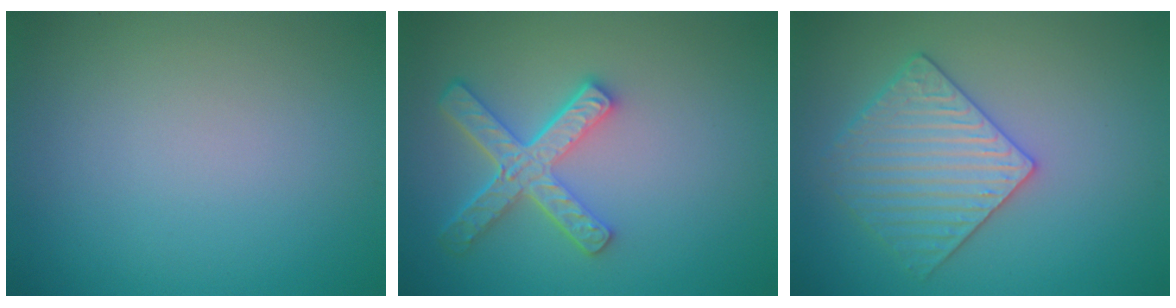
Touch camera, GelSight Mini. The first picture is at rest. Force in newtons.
{"total": 5.1, "press": 3.8, "slide": 3.3}
{"total": 4.0, "press": 3.8, "slide": 1.2}